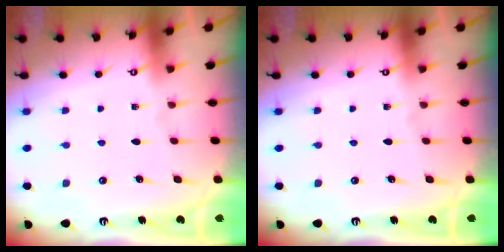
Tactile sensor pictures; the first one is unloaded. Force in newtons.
{"total": 0.0}